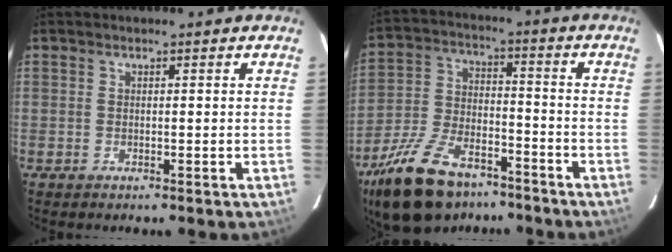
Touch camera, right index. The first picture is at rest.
{"total": 19.5, "force": [-13.9, 9.0, 10.3], "torque": [-0.223, -0.012, -0.237]}